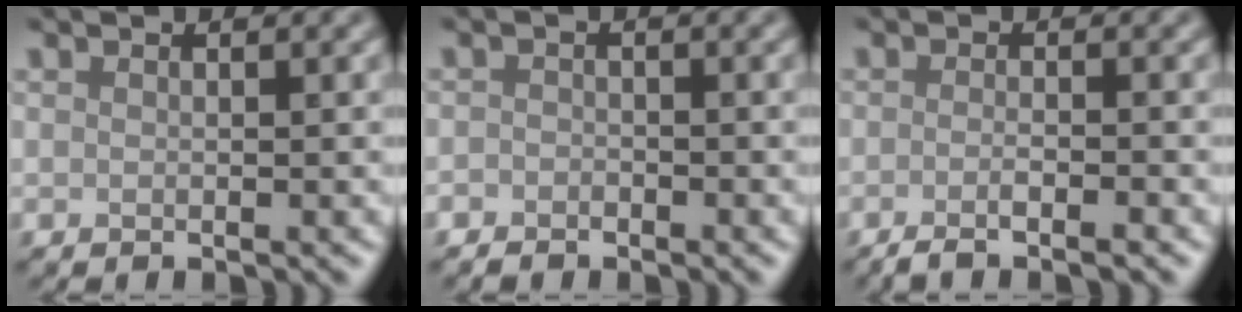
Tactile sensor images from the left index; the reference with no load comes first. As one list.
[{"total": 1.1, "force": [-0.8, 0.7, 0.2], "torque": [0.001, 0.000, -0.014]}, {"total": 2.8, "force": [-1.6, 0.7, 2.2], "torque": [-0.025, -0.003, -0.034]}]